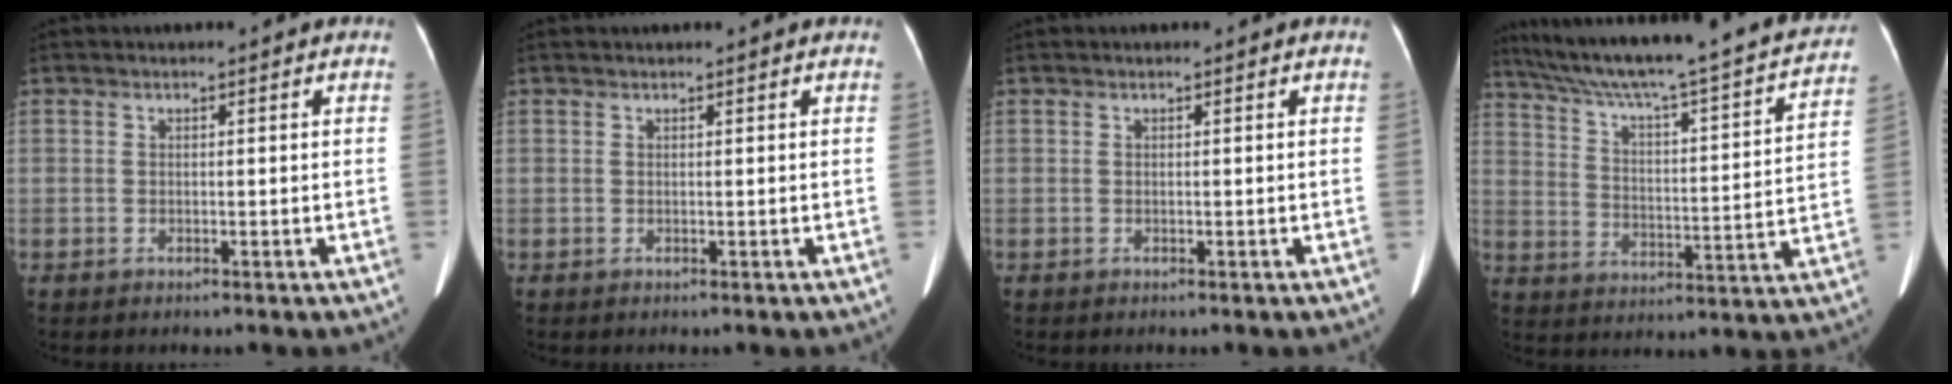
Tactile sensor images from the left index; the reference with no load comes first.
{"total": 1.1, "force": [1.0, 0.0, 0.4], "torque": [-0.005, 0.018, 0.017]}
{"total": 0.0}
{"total": 28.1, "force": [24.6, 2.1, 13.5], "torque": [-0.218, -0.028, 0.332]}